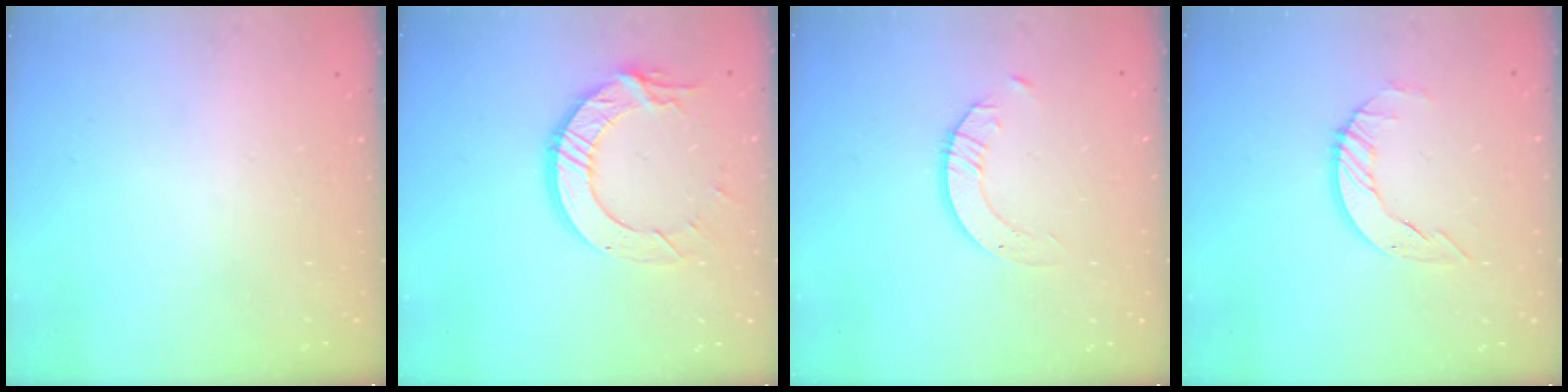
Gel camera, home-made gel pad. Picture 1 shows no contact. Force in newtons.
{"total": 12.7, "press": 12.6, "slide": 1.2}
{"total": 2.3, "press": 2.3, "slide": 0.2}
{"total": 5.2, "press": 5.2, "slide": 0.5}